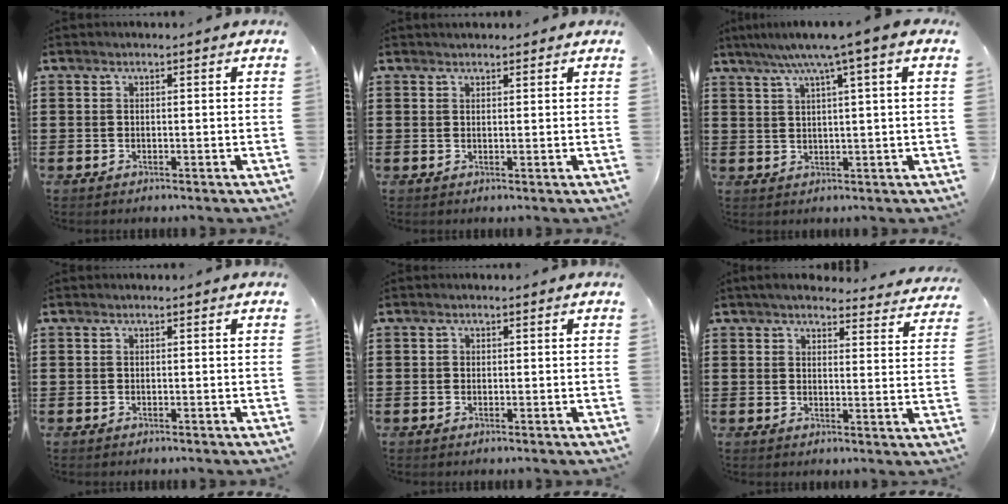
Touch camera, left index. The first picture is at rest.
{"total": 1.2, "force": [1.2, 0.3, 0.1], "torque": [-0.004, 0.004, 0.023]}
{"total": 5.5, "force": [3.1, -0.6, 4.5], "torque": [-0.097, -0.006, 0.046]}
{"total": 0.0}
{"total": 0.5, "force": [0.1, 0.5, 0.1], "torque": [-0.005, 0.003, 0.002]}
{"total": 4.0, "force": [3.8, 0.5, 1.1], "torque": [-0.037, -0.020, 0.065]}